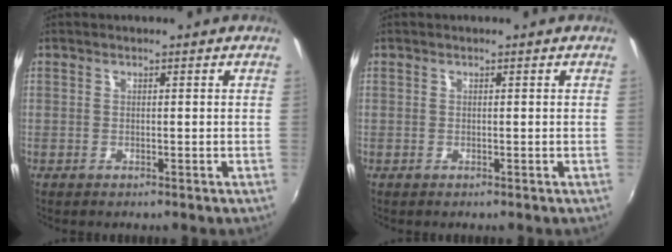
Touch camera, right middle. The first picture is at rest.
{"total": 0.0}